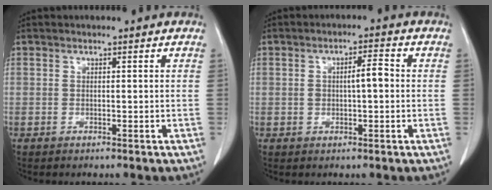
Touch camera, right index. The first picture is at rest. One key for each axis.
{"total": 3.9, "fx": 0.2, "fy": 1.1, "fz": 3.8, "tx": -0.068, "ty": 0.014, "tz": 0.004}